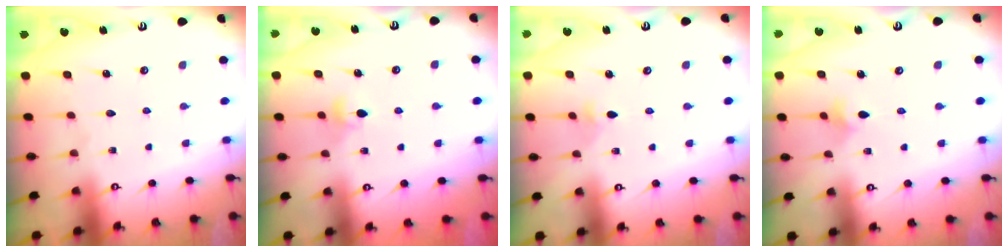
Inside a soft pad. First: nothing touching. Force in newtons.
{"total": 4.0, "press": 4.0, "slide": 0.5}
{"total": 2.8, "press": 2.7, "slide": 0.8}
{"total": 3.5, "press": 3.4, "slide": 0.8}